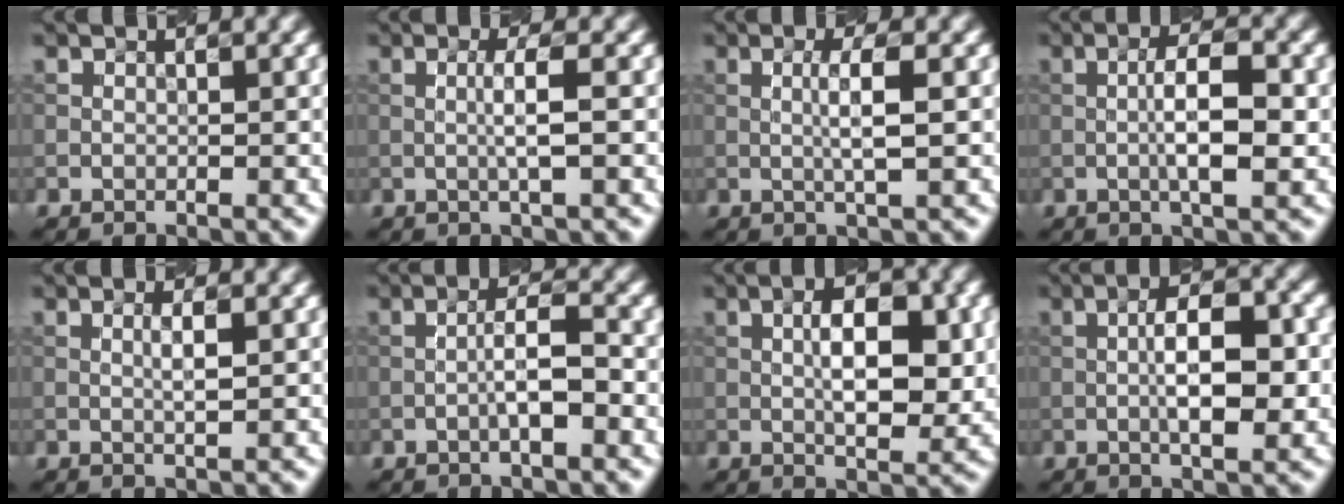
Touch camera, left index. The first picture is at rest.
{"total": 2.3, "force": [0.0, 0.1, 2.3], "torque": [-0.045, 0.002, -0.003]}
{"total": 2.9, "force": [0.2, 0.3, 2.8], "torque": [-0.051, 0.005, 0.000]}
{"total": 5.1, "force": [-0.3, 1.2, 5.0], "torque": [-0.090, 0.006, -0.010]}
{"total": 1.5, "force": [0.2, 0.2, 1.5], "torque": [-0.030, 0.004, 0.002]}
{"total": 3.2, "force": [-0.9, 0.6, 3.0], "torque": [-0.054, 0.010, -0.021]}
{"total": 6.2, "force": [0.5, 2.3, 5.7], "torque": [-0.092, 0.000, 0.007]}
{"total": 6.5, "force": [-0.4, 2.2, 6.1], "torque": [-0.103, 0.007, -0.011]}